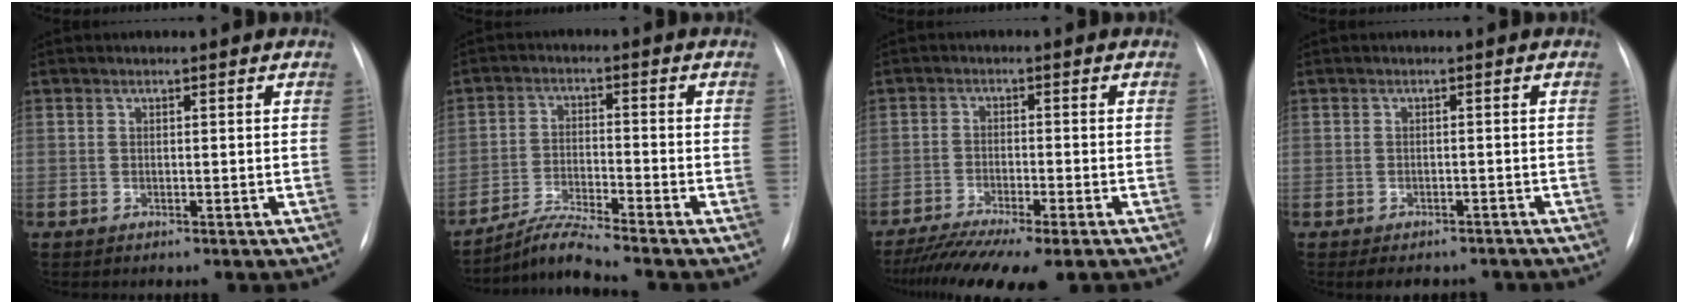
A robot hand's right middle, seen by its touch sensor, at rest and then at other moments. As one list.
[{"total": 5.6, "force": [-5.1, -1.6, 1.6], "torque": [-0.041, -0.023, -0.098]}, {"total": 10.2, "force": [-8.1, 0.7, 6.2], "torque": [-0.102, -0.018, -0.129]}, {"total": 6.6, "force": [-5.6, 2.9, 2.0], "torque": [-0.019, 0.007, -0.063]}]